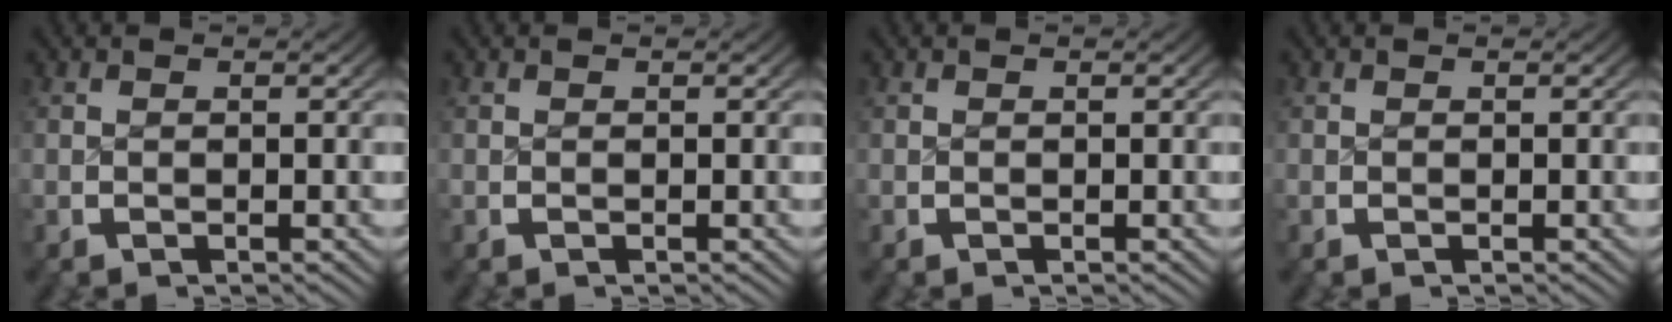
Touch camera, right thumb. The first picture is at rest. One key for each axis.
{"total": 0.0}
{"total": 0.0}
{"total": 0.0}